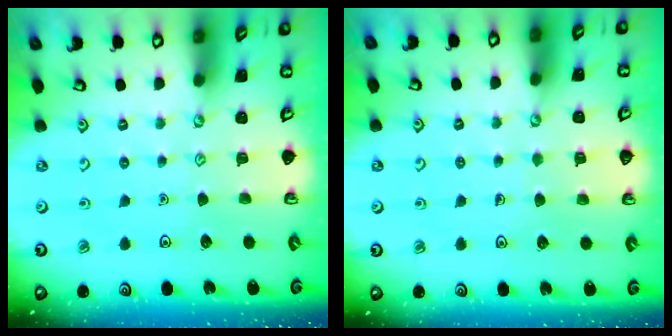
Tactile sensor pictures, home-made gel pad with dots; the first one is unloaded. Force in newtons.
{"total": 3.5, "press": 3.5, "slide": 0.2}